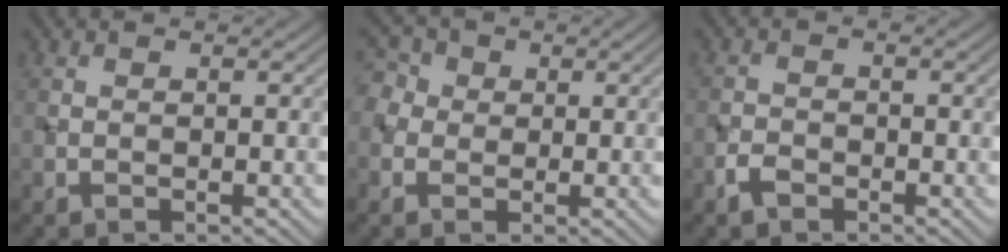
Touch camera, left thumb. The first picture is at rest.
{"total": 4.2, "force": [0.5, 3.7, 1.8], "torque": [-0.057, 0.016, -0.005]}
{"total": 2.0, "force": [-1.4, 1.1, 0.9], "torque": [-0.017, 0.001, -0.033]}